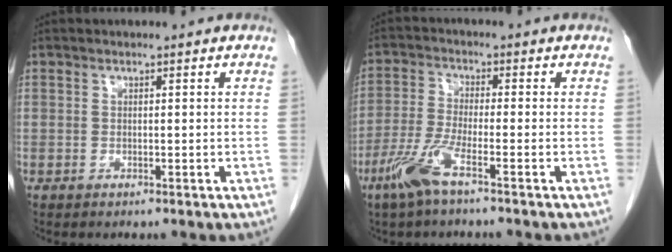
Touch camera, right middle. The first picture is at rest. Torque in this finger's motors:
{"motor_torque": [0.19, -0.09, 0.14, 0.05]}